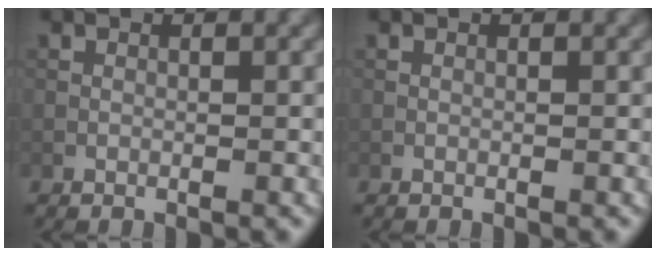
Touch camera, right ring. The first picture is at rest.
{"total": 0.0}